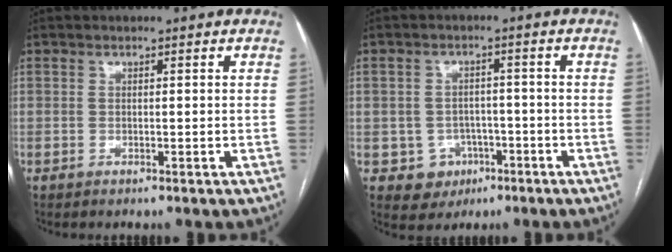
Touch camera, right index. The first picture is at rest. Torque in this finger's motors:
{"motor_torque": [-0.55, 0.00, -1.05, -0.21]}